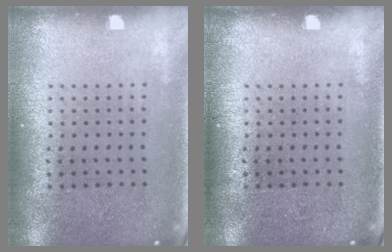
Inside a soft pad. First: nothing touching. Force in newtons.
{"total": 0.0}